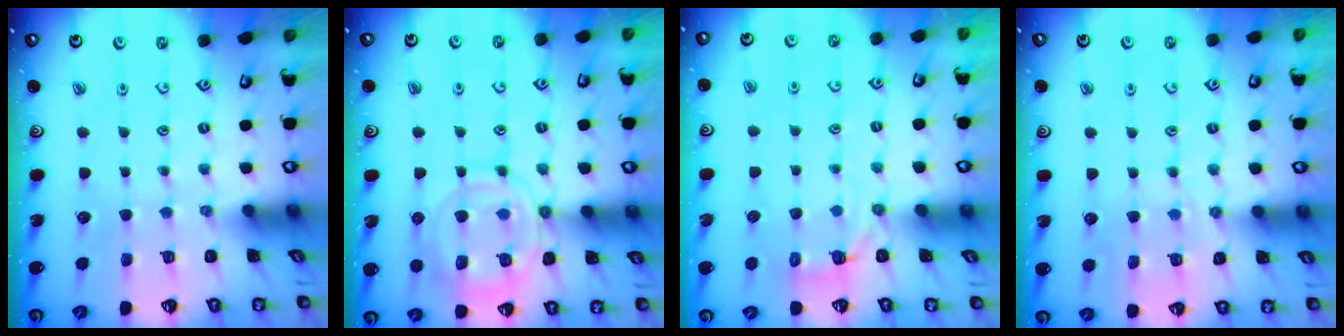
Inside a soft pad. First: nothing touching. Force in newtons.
{"total": 12.4, "press": 12.3, "slide": 1.2}
{"total": 3.0, "press": 1.6, "slide": 2.5}
{"total": 6.2, "press": 6.2, "slide": 1.0}